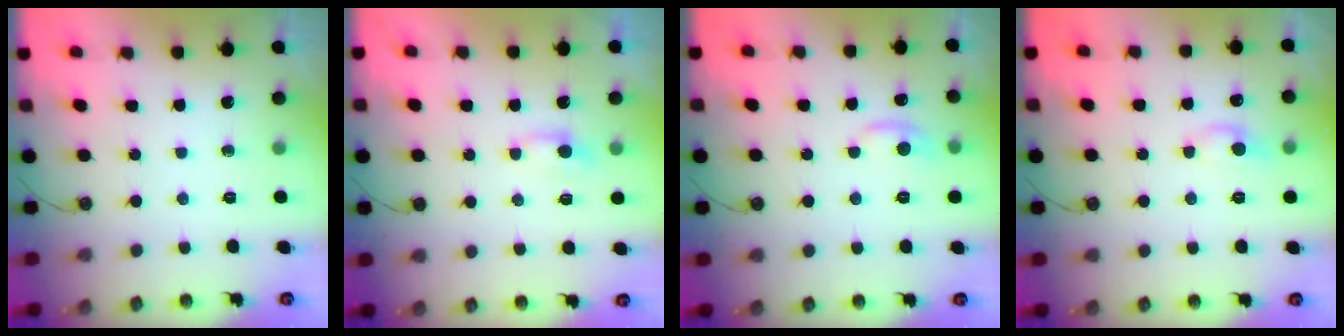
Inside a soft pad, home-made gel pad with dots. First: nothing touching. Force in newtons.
{"total": 0.8, "press": 0.6, "slide": 0.5}
{"total": 0.7, "press": 0.1, "slide": 0.7}
{"total": 2.7, "press": 2.7, "slide": 0.6}